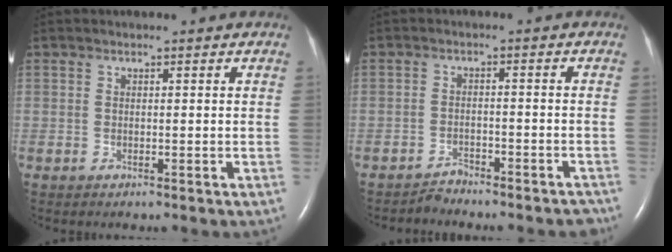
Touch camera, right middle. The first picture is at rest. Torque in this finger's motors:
{"motor_torque": [-0.23, -0.14, 0.00, 0.00]}